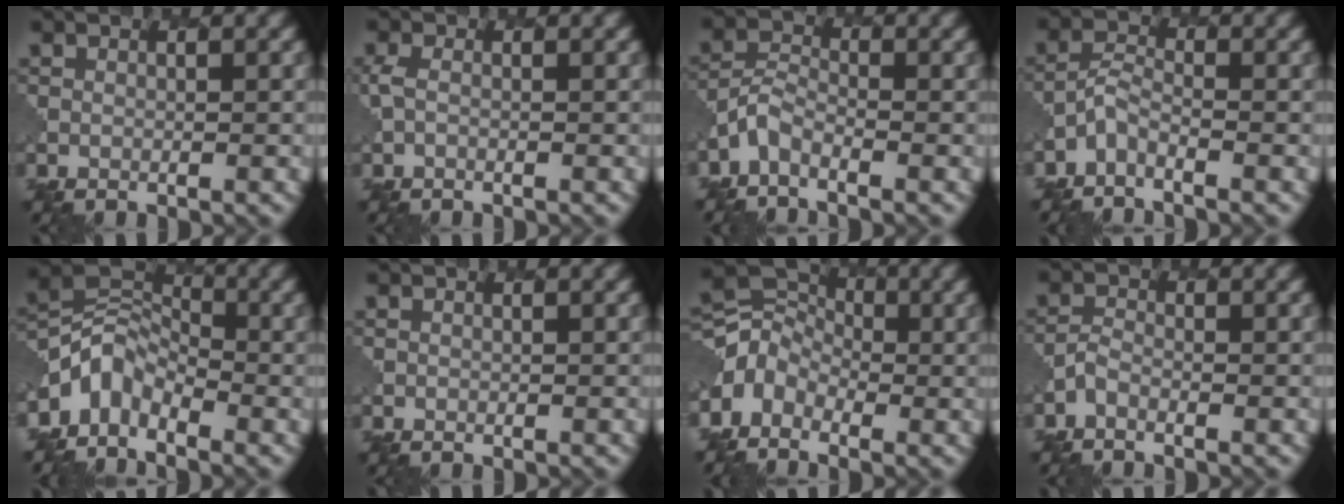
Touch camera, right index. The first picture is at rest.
{"total": 1.1, "force": [-0.4, 0.5, 0.9], "torque": [-0.027, -0.004, -0.012]}
{"total": 2.1, "force": [-1.7, 0.8, 0.9], "torque": [-0.024, -0.001, -0.046]}
{"total": 1.7, "force": [-1.5, 0.5, 0.7], "torque": [-0.020, 0.001, -0.038]}
{"total": 4.1, "force": [-2.8, 2.6, 1.6], "torque": [-0.022, 0.002, -0.066]}
{"total": 0.0}
{"total": 4.3, "force": [-2.0, 3.3, 1.9], "torque": [-0.039, 0.004, -0.045]}
{"total": 0.9, "force": [-0.7, 0.4, 0.3], "torque": [-0.012, -0.002, -0.022]}